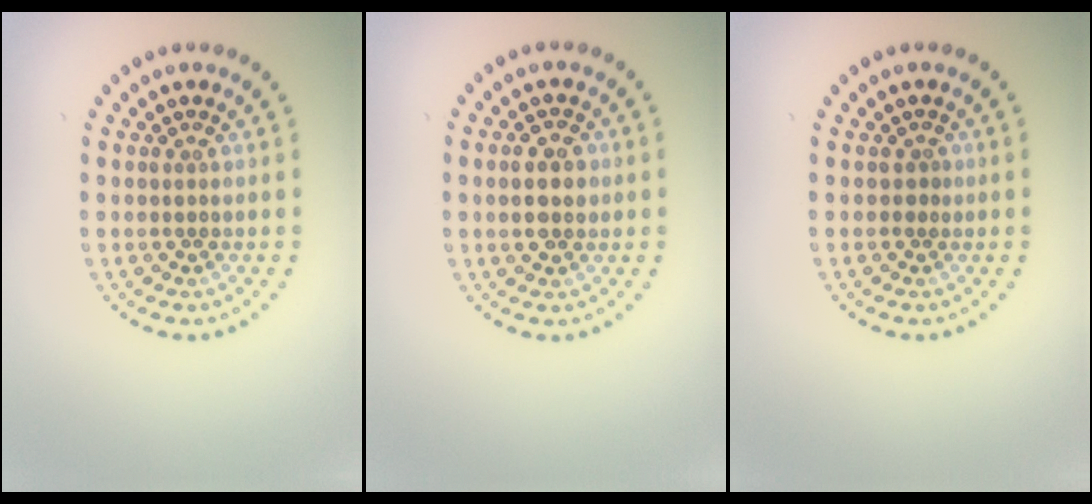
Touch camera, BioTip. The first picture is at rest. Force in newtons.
{"total": 3.0, "press": 3.0, "slide": 0.0}
{"total": 0.6, "press": 0.3, "slide": 0.5}